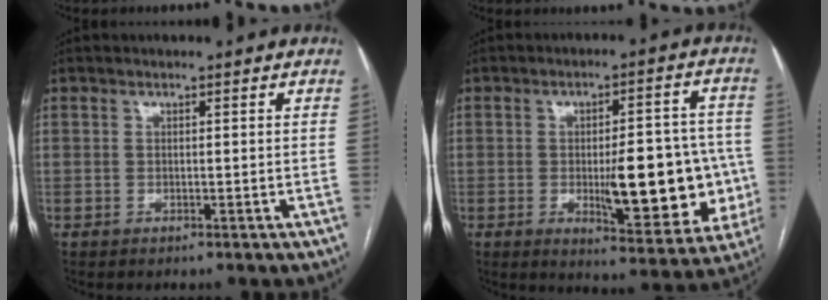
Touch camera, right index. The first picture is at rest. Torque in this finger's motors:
{"motor_torque": [2.14, 0.00, 0.36, 0.07]}